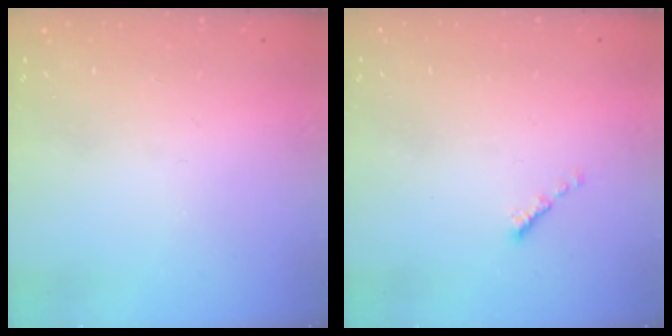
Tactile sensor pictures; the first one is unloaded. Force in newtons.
{"total": 0.0}